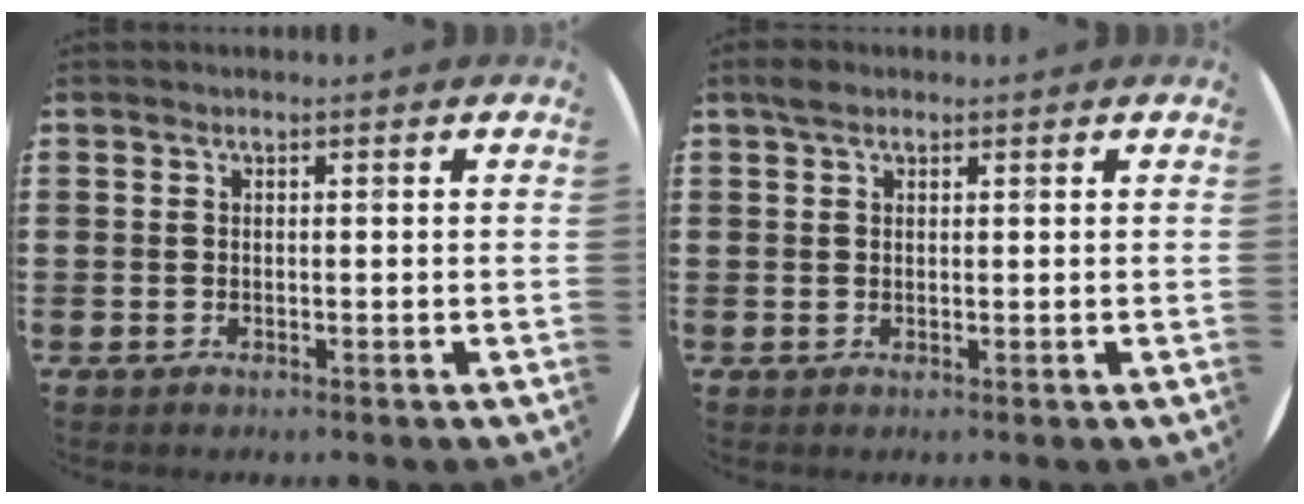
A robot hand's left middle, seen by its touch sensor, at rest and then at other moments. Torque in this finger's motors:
{"motor_torque": [0.64, -0.57, 0.01, -0.01]}